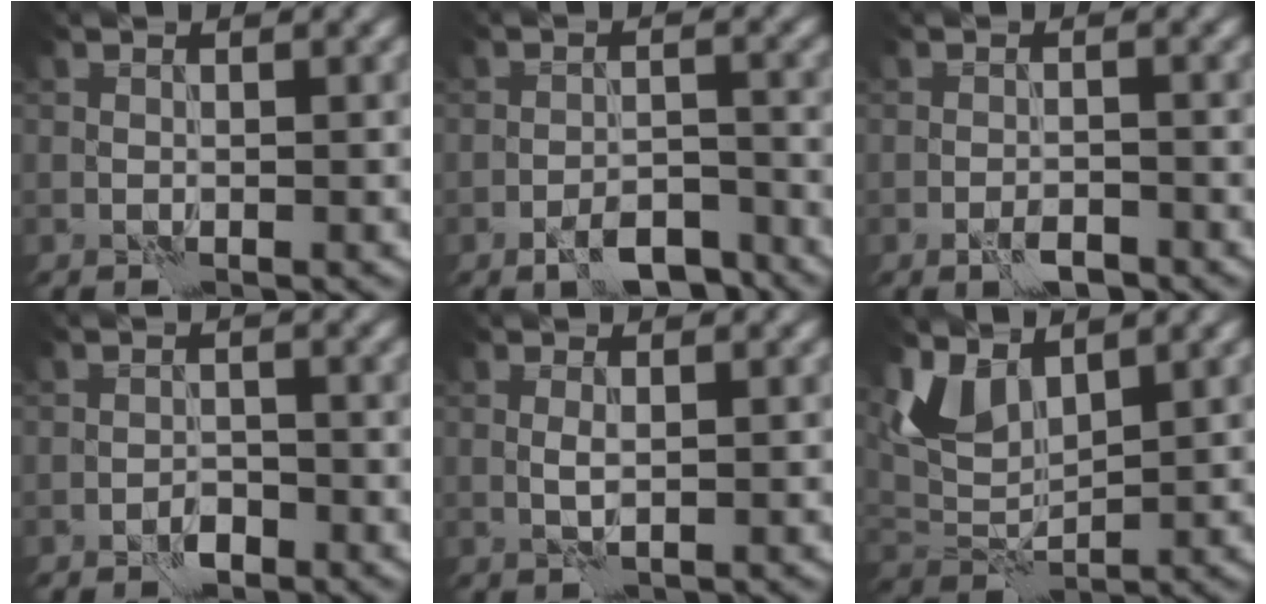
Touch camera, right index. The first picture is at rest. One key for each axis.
{"total": 5.3, "fx": -4.0, "fy": 1.8, "fz": 3.1, "tx": -0.046, "ty": 0.003, "tz": -0.066}
{"total": 2.1, "fx": -1.5, "fy": 0.5, "fz": 1.4, "tx": -0.024, "ty": 0.004, "tz": -0.028}
{"total": 1.5, "fx": -1.1, "fy": 0.7, "fz": 0.7, "tx": -0.008, "ty": 0.004, "tz": -0.021}
{"total": 1.0, "fx": 0.0, "fy": 0.2, "fz": 1.0, "tx": -0.024, "ty": 0.001, "tz": -0.001}
{"total": 4.3, "fx": 3.0, "fy": 2.2, "fz": 2.2, "tx": -0.056, "ty": -0.009, "tz": 0.059}